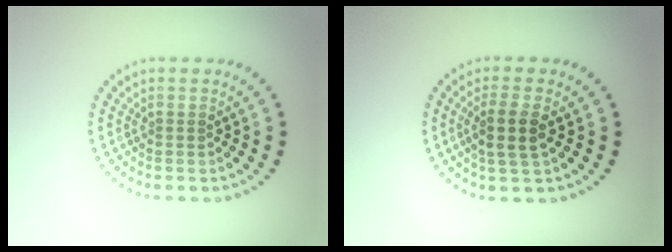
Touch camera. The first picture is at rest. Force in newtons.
{"total": 2.8, "press": 2.5, "slide": 1.2}